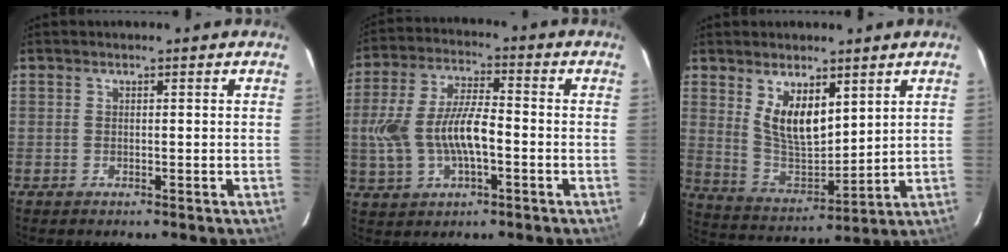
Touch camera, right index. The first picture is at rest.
{"total": 12.7, "force": [-2.2, 5.5, 11.3], "torque": [-0.235, 0.006, -0.034]}
{"total": 10.6, "force": [5.1, 4.8, 8.0], "torque": [-0.142, -0.008, 0.113]}